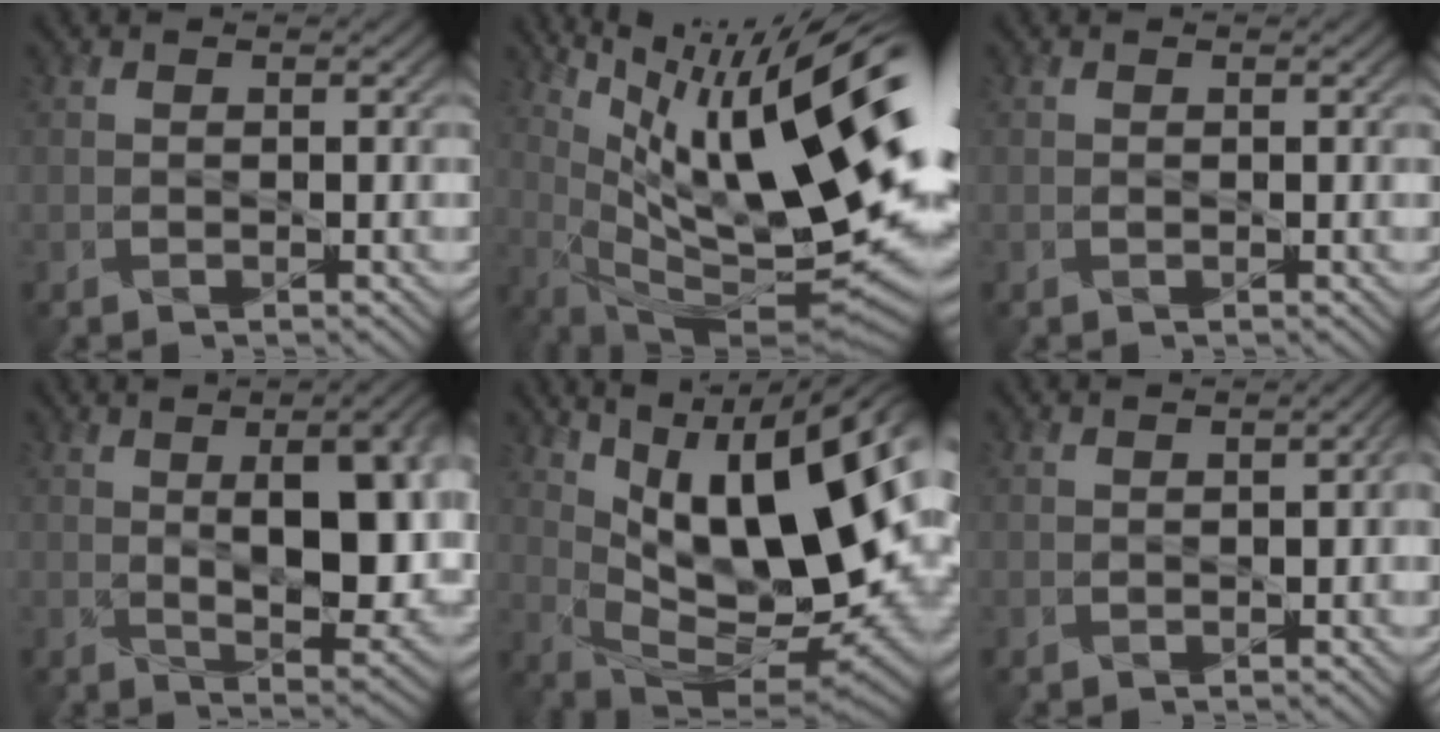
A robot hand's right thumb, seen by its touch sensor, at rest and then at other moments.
{"total": 20.6, "force": [7.1, 5.7, 18.4], "torque": [-0.284, 0.025, 0.131]}
{"total": 0.0}
{"total": 14.4, "force": [2.2, 6.0, 12.9], "torque": [-0.164, 0.019, 0.028]}
{"total": 19.6, "force": [5.6, 8.6, 16.8], "torque": [-0.255, 0.023, 0.095]}
{"total": 2.1, "force": [-0.4, 1.1, 1.7], "torque": [-0.025, -0.004, -0.001]}